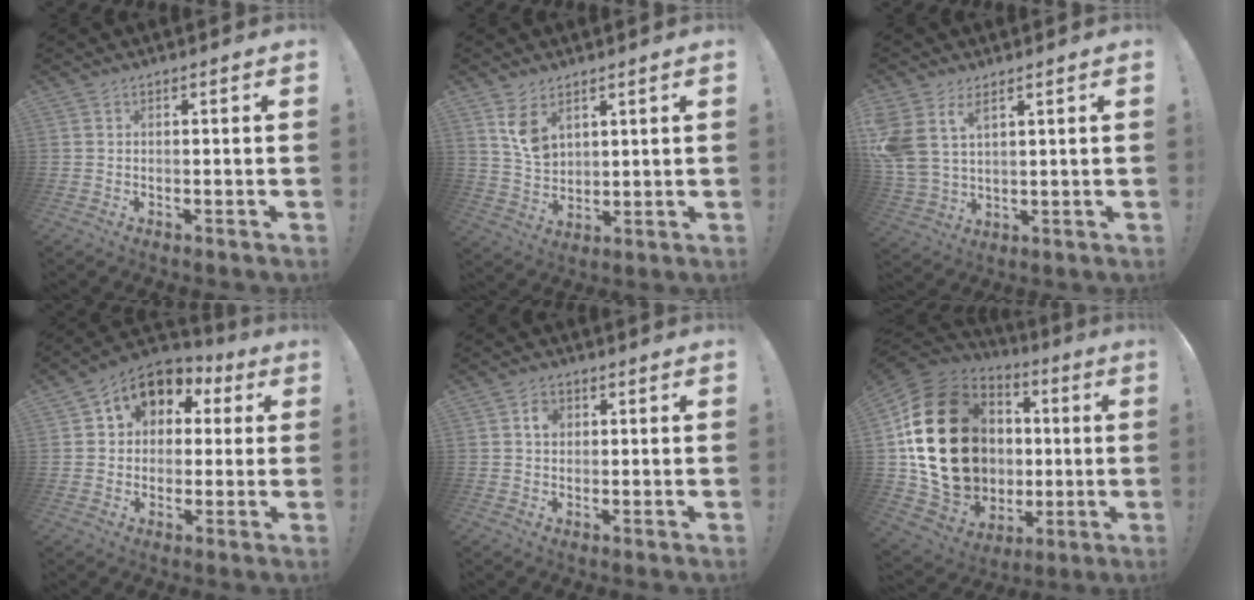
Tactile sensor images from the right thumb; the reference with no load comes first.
{"total": 8.2, "force": [4.8, 5.1, 4.4], "torque": [-0.060, -0.026, 0.092]}
{"total": 8.4, "force": [4.6, 5.0, 4.9], "torque": [-0.101, -0.022, 0.091]}
{"total": 9.6, "force": [3.8, 7.8, 4.1], "torque": [-0.063, -0.018, 0.075]}
{"total": 3.5, "force": [1.0, 2.7, 1.9], "torque": [-0.019, 0.000, 0.013]}
{"total": 28.5, "force": [3.8, 21.1, 18.8], "torque": [-0.348, -0.022, 0.132]}